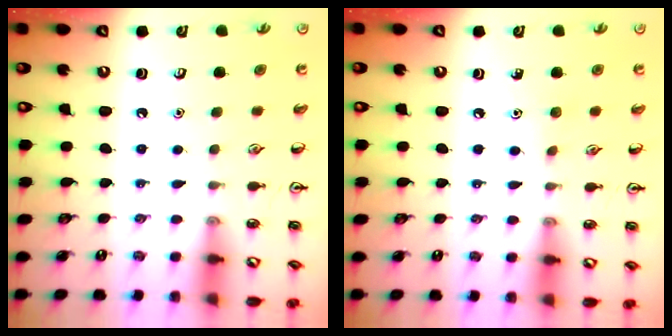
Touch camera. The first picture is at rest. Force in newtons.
{"total": 4.1, "press": 3.9, "slide": 1.4}